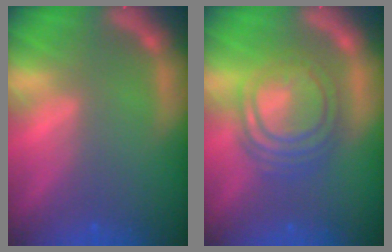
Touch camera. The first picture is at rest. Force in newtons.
{"total": 8.6}